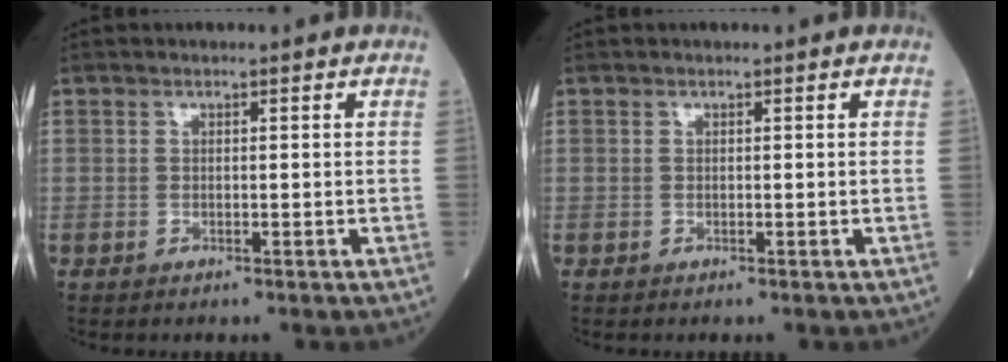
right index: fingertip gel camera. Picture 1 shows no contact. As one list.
[{"total": 0.0}]